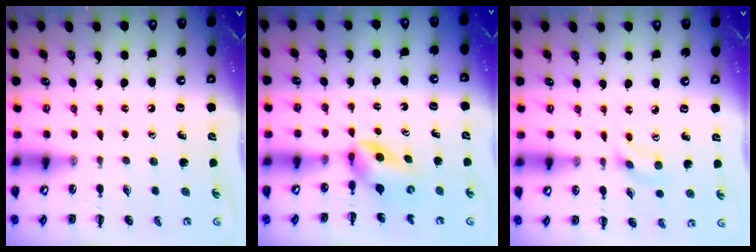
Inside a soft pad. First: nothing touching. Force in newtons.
{"total": 3.1, "press": 3.0, "slide": 1.0}
{"total": 2.3, "press": 2.1, "slide": 0.9}